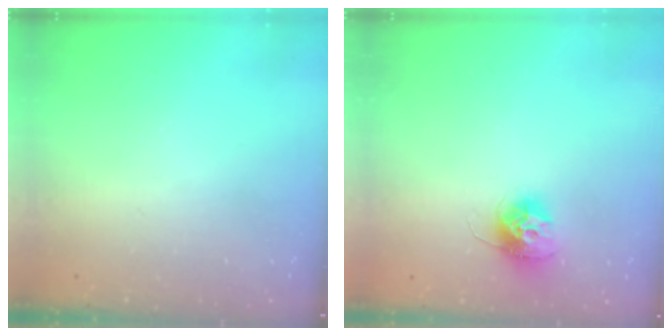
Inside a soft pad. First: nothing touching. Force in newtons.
{"total": 11.1, "press": 11.1, "slide": 0.9}